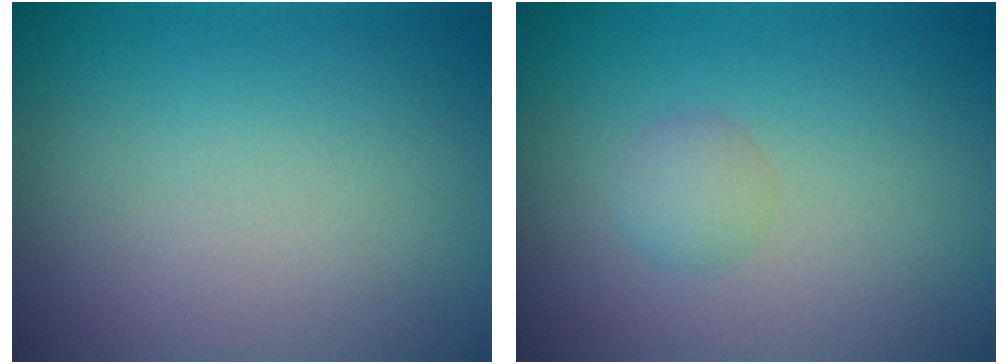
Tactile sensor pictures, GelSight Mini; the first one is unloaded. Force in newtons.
{"total": 1.3, "press": 1.3, "slide": 0.1}